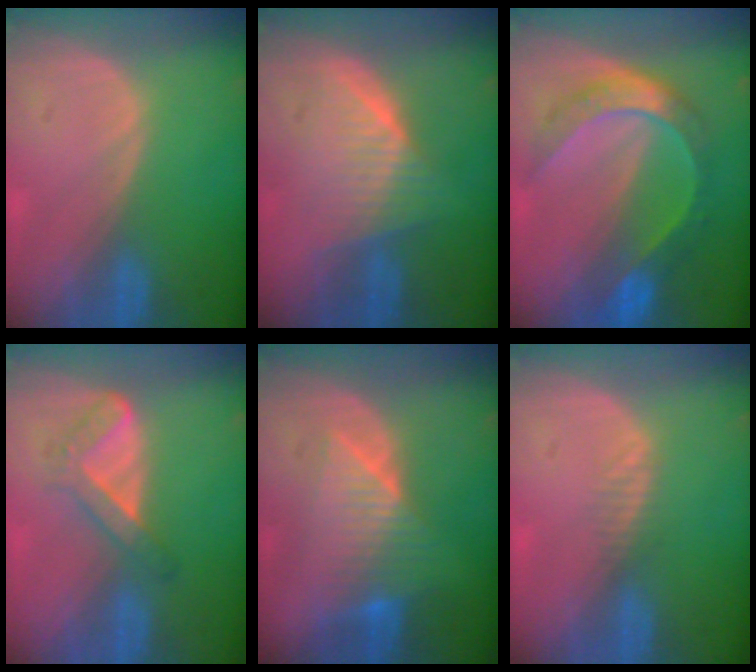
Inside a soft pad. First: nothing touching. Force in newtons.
{"total": 6.2, "press": 6.1, "slide": 1.2}
{"total": 8.2, "press": 8.2, "slide": 0.9}
{"total": 5.3, "press": 4.6, "slide": 2.6}
{"total": 7.8, "press": 7.4, "slide": 2.6}
{"total": 1.3, "press": 1.1, "slide": 0.7}